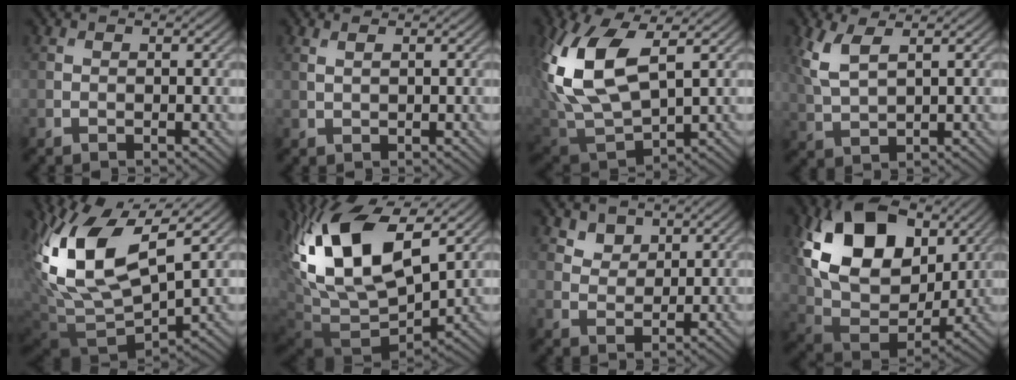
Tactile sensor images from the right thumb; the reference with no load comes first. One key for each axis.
{"total": 1.1, "fx": 0.6, "fy": 0.2, "fz": 0.8, "tx": -0.019, "ty": 0.001, "tz": 0.015}
{"total": 13.8, "fx": 3.5, "fy": 7.5, "fz": 11.1, "tx": -0.272, "ty": 0.002, "tz": 0.074}
{"total": 5.4, "fx": 2.4, "fy": 2.3, "fz": 4.2, "tx": -0.113, "ty": 0.002, "tz": 0.052}
{"total": 15.5, "fx": 5.9, "fy": 6.8, "fz": 12.6, "tx": -0.283, "ty": 0.004, "tz": 0.115}
{"total": 16.8, "fx": 5.7, "fy": 8.2, "fz": 13.6, "tx": -0.303, "ty": 0.004, "tz": 0.111}
{"total": 2.7, "fx": 1.9, "fy": 1.7, "fz": 0.8, "tx": -0.021, "ty": -0.008, "tz": 0.037}
{"total": 17.0, "fx": 6.1, "fy": 11.4, "fz": 11.1, "tx": -0.234, "ty": 0.002, "tz": 0.120}